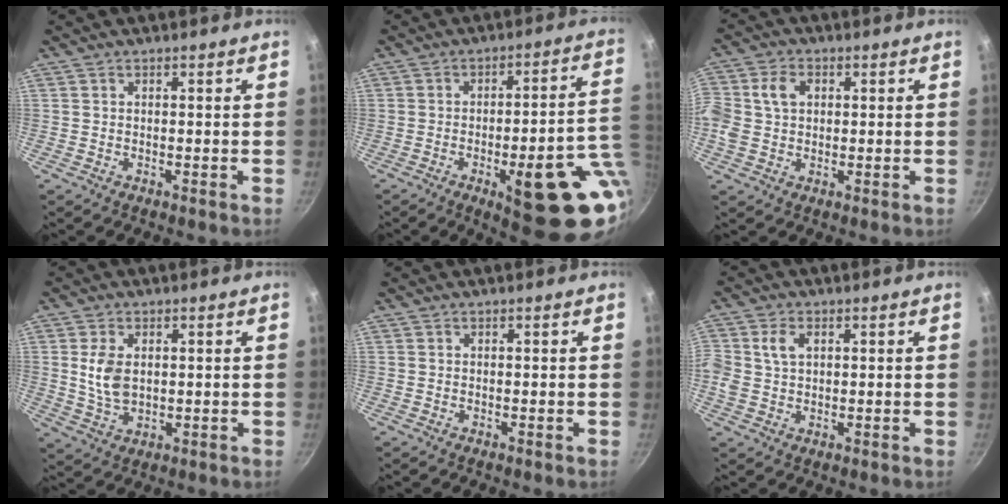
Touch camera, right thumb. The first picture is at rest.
{"total": 19.9, "force": [-5.6, 5.9, 18.2], "torque": [-0.192, 0.015, -0.067]}
{"total": 7.7, "force": [1.1, 5.9, 4.8], "torque": [-0.092, 0.014, 0.011]}
{"total": 6.6, "force": [1.1, 4.1, 5.0], "torque": [-0.095, -0.007, 0.026]}
{"total": 0.0}
{"total": 5.0, "force": [1.2, 3.6, 3.4], "torque": [-0.062, 0.004, 0.020]}